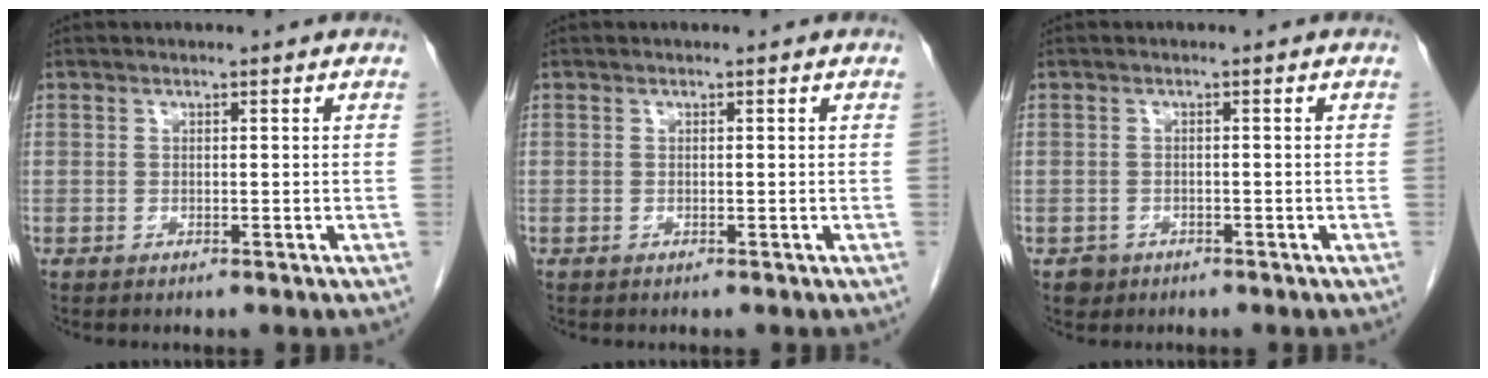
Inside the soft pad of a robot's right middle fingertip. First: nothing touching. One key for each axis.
{"total": 0.0}
{"total": 1.6, "fx": -1.0, "fy": 1.3, "fz": 0.0, "tx": -0.003, "ty": 0.005, "tz": -0.013}